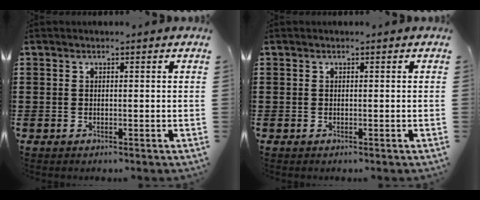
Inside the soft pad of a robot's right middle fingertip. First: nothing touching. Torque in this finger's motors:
{"motor_torque": [-0.06, 0.02, 0.06, -0.01]}